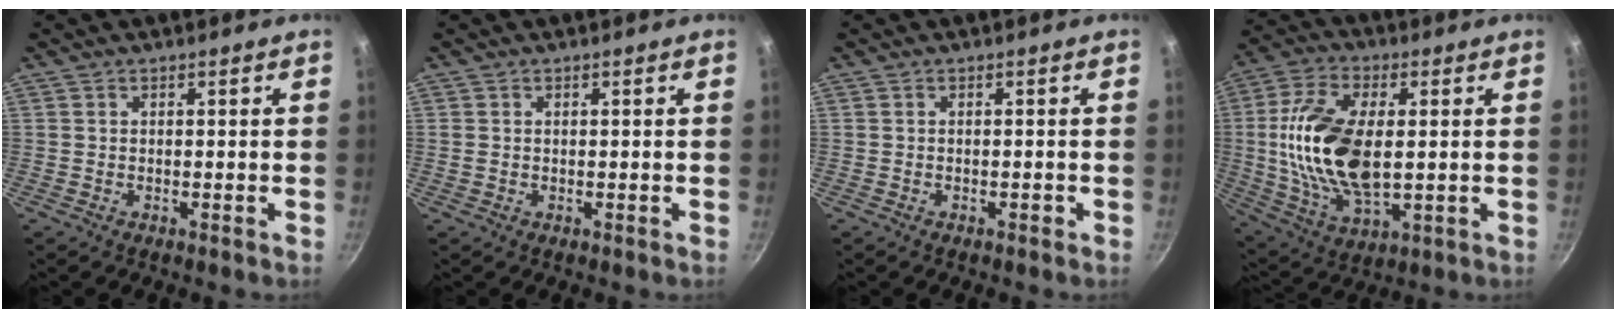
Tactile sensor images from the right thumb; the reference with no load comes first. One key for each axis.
{"total": 0.8, "fx": 0.0, "fy": 0.7, "fz": 0.4, "tx": -0.006, "ty": 0.002, "tz": 0.002}
{"total": 0.6, "fx": -0.4, "fy": 0.3, "fz": 0.4, "tx": -0.005, "ty": 0.005, "tz": -0.004}
{"total": 18.9, "fx": 1.1, "fy": 10.1, "fz": 15.9, "tx": -0.306, "ty": 0.002, "tz": 0.022}